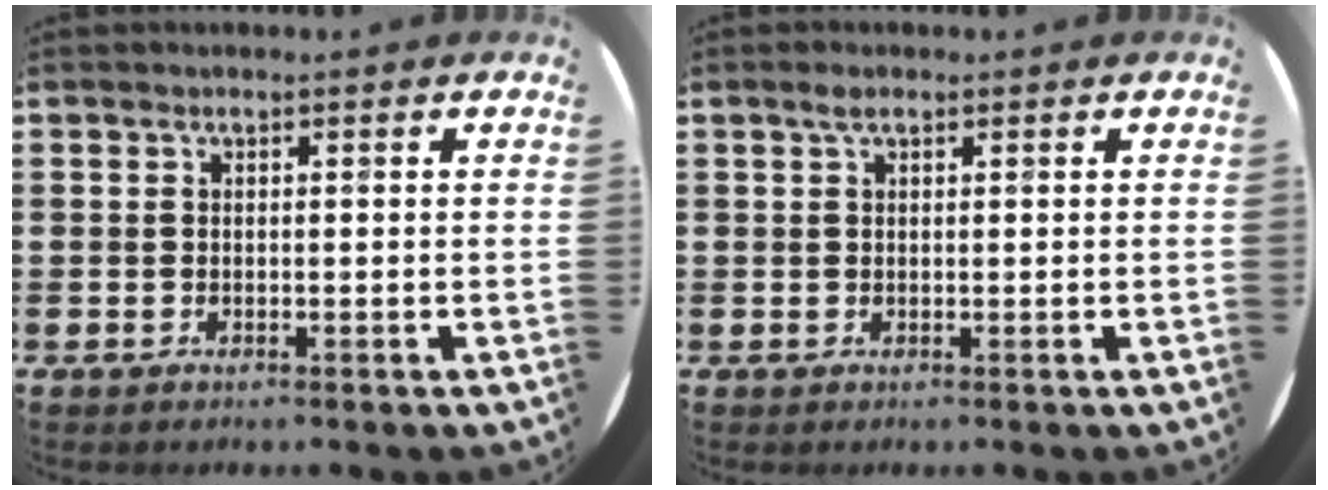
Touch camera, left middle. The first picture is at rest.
{"total": 1.1, "force": [0.7, 0.5, 0.8], "torque": [-0.016, 0.005, 0.011]}